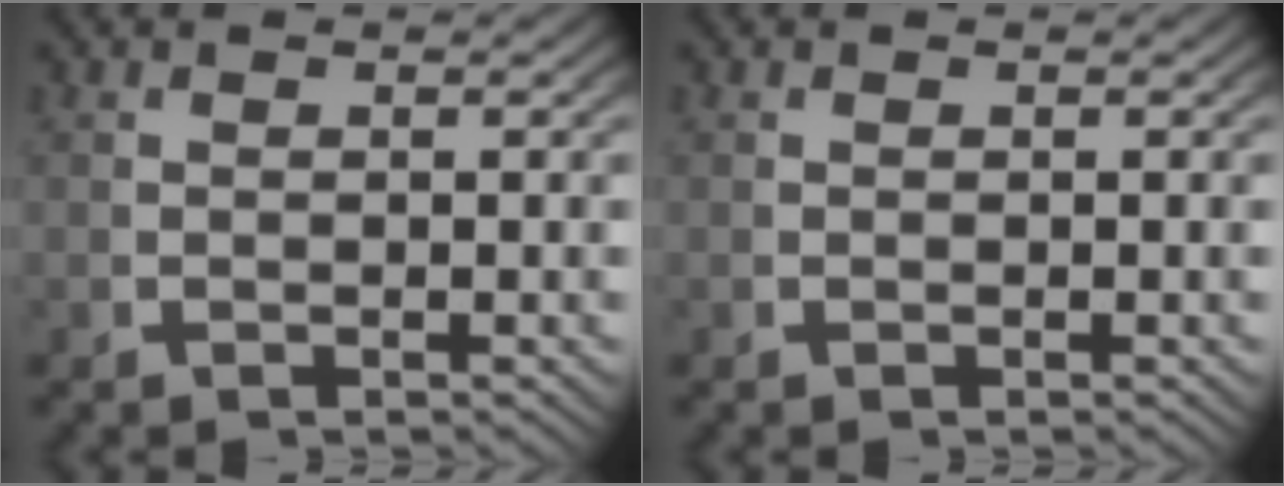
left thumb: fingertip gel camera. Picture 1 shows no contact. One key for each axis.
{"total": 0.0}